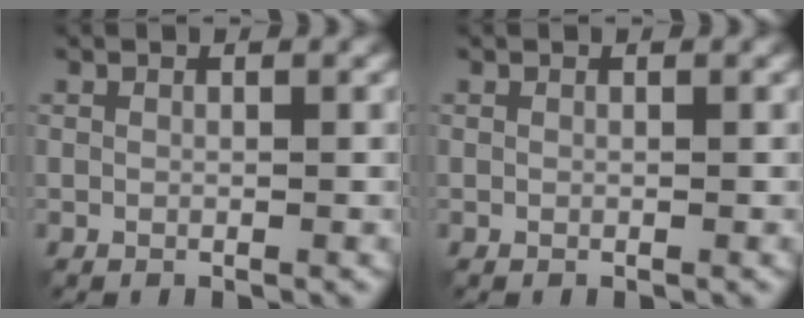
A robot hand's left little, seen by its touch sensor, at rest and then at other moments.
{"total": 0.0}